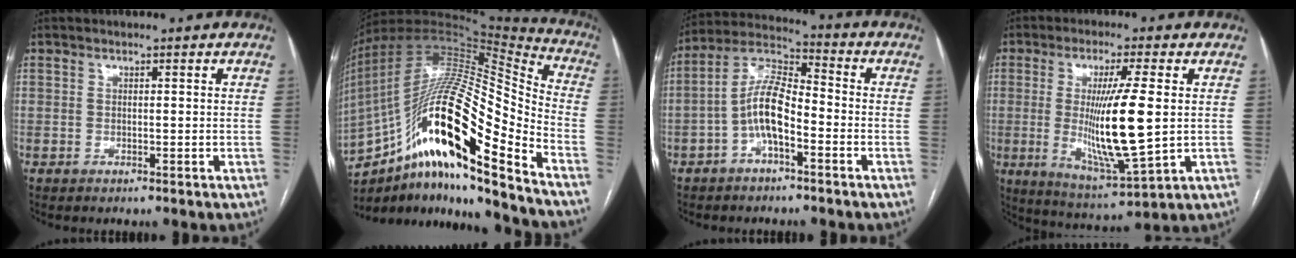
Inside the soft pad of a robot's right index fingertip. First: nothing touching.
{"total": 27.5, "force": [-14.6, 4.4, 22.8], "torque": [-0.401, 0.006, -0.253]}
{"total": 9.3, "force": [-3.0, 3.1, 8.3], "torque": [-0.172, 0.025, -0.057]}
{"total": 13.9, "force": [0.2, 0.8, 13.9], "torque": [-0.263, -0.026, 0.008]}